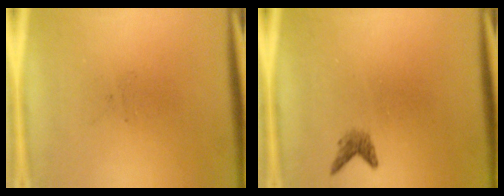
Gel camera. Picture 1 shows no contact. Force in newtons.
{"total": 1.5}